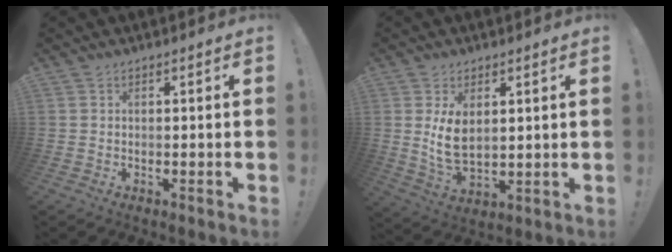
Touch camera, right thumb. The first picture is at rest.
{"total": 7.9, "force": [2.4, 4.9, 5.8], "torque": [-0.114, -0.018, 0.041]}